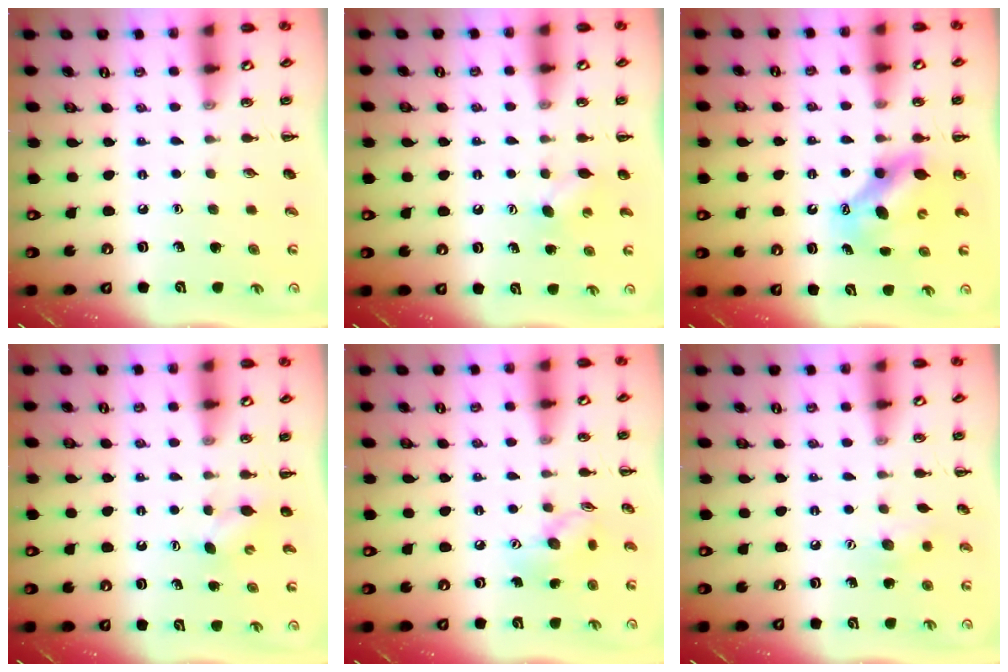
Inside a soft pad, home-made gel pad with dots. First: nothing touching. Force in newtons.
{"total": 4.9, "press": 4.7, "slide": 1.1}
{"total": 7.4, "press": 7.2, "slide": 1.5}
{"total": 3.3, "press": 3.2, "slide": 0.7}
{"total": 8.0, "press": 8.0, "slide": 0.4}
{"total": 7.1, "press": 7.0, "slide": 1.3}